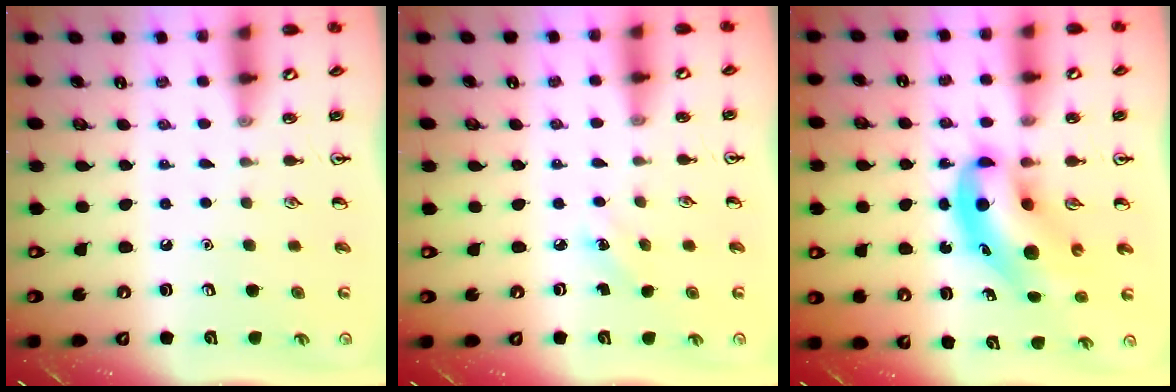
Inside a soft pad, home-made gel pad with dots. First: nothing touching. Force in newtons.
{"total": 2.5, "press": 2.3, "slide": 0.9}
{"total": 10.0, "press": 9.6, "slide": 2.8}